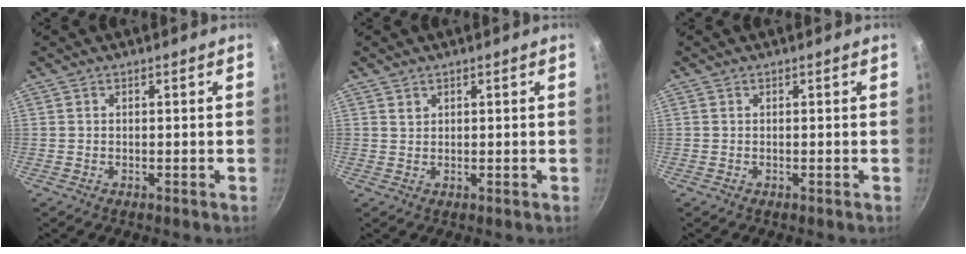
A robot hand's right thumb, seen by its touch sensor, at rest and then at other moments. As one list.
[{"total": 1.0, "force": [0.7, 0.6, 0.2], "torque": [-0.001, -0.001, 0.014]}, {"total": 0.0}]